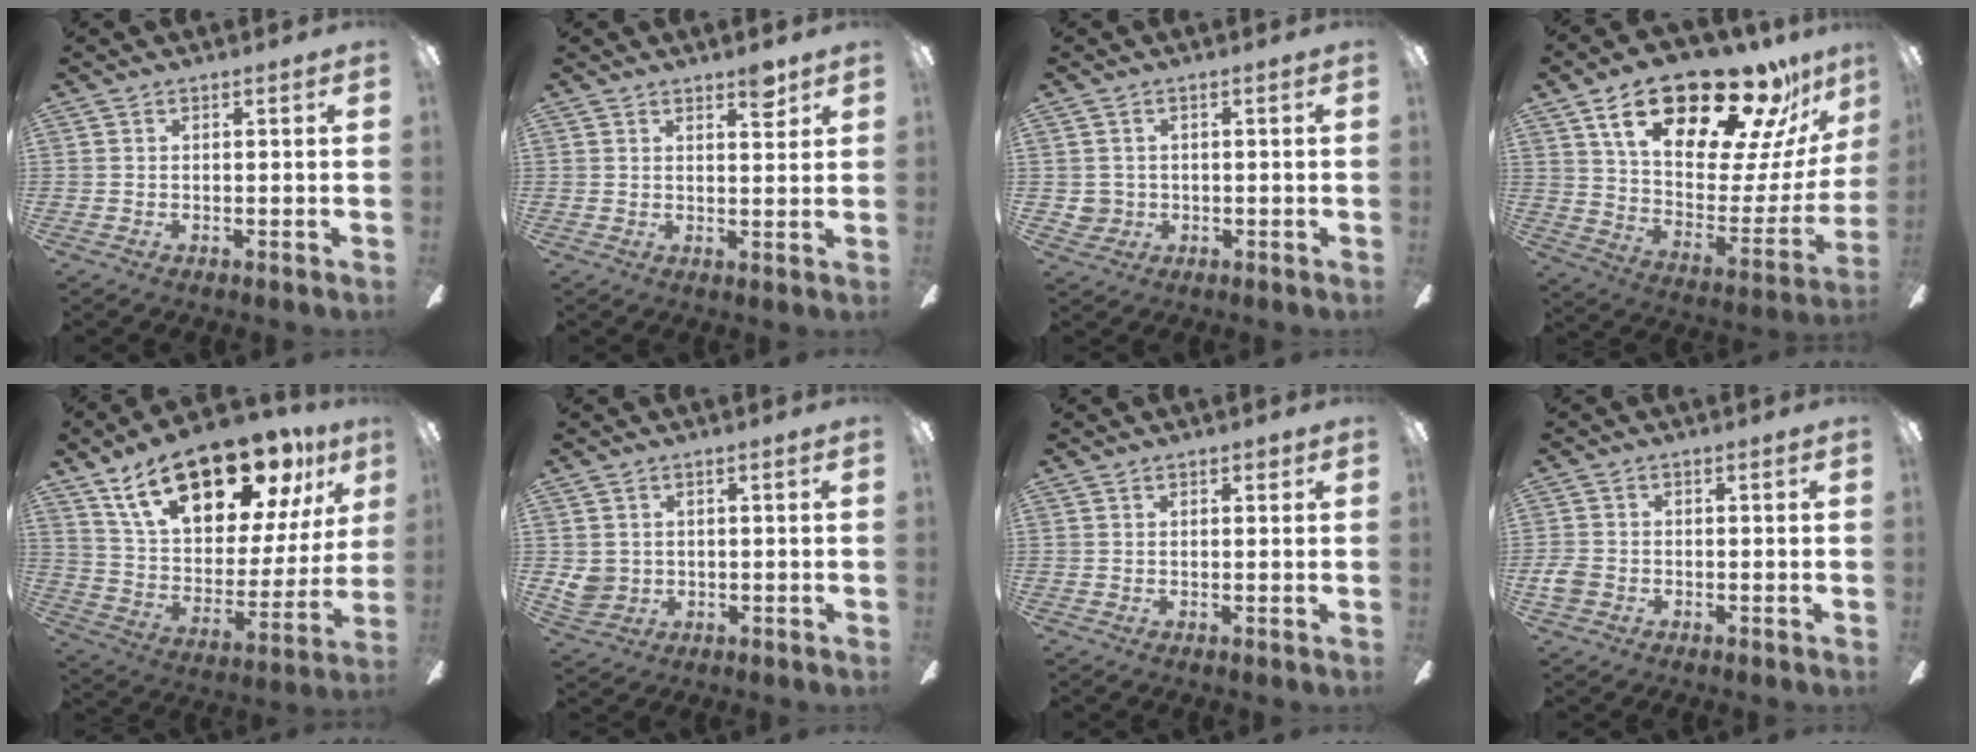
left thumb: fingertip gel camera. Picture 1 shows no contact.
{"total": 4.5, "force": [3.4, 1.4, 2.5], "torque": [-0.015, -0.020, 0.052]}
{"total": 3.3, "force": [0.0, 3.2, 0.6], "torque": [-0.016, 0.008, 0.002]}
{"total": 28.4, "force": [19.6, 10.2, 17.8], "torque": [-0.280, -0.121, 0.333]}
{"total": 24.1, "force": [16.0, 10.8, 14.4], "torque": [-0.243, -0.086, 0.280]}
{"total": 4.1, "force": [0.6, 3.9, 1.1], "torque": [-0.027, 0.006, 0.012]}
{"total": 1.4, "force": [0.7, 0.9, 0.8], "torque": [-0.008, 0.001, 0.010]}
{"total": 3.7, "force": [-1.2, 2.9, 2.0], "torque": [-0.043, 0.006, -0.024]}